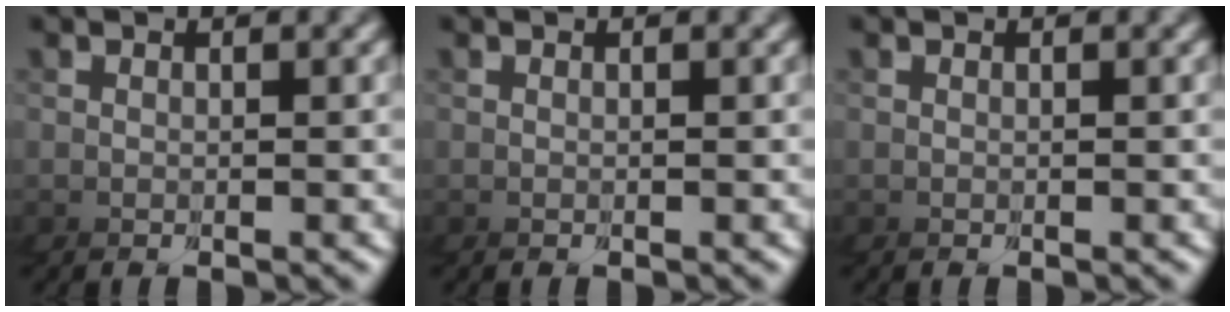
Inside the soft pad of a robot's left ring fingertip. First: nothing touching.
{"total": 0.0}
{"total": 0.0}